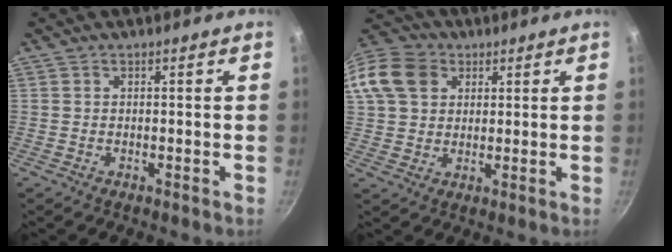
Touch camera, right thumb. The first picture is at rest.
{"total": 15.5, "force": [5.3, 12.2, 8.0], "torque": [-0.167, 0.021, 0.088]}